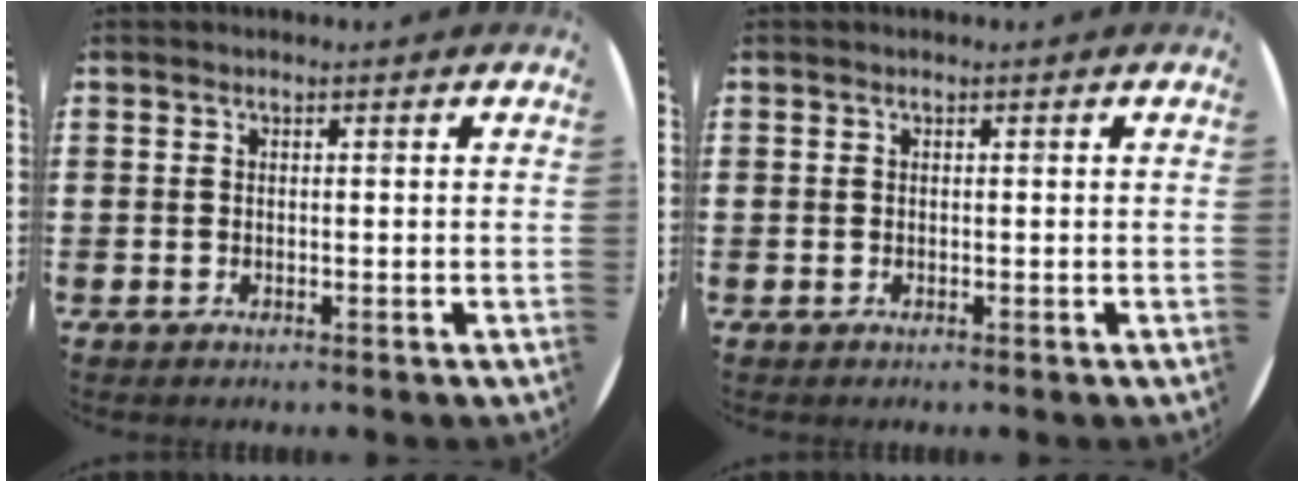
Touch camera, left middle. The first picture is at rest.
{"total": 0.0}